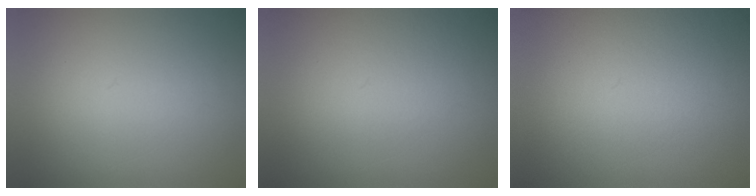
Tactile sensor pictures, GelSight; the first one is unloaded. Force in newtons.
{"total": 2.2}
{"total": 4.2}